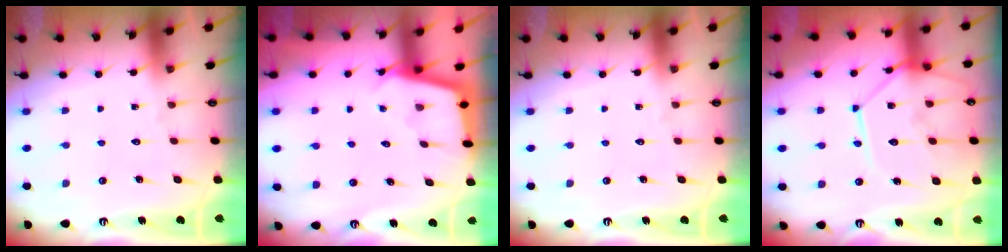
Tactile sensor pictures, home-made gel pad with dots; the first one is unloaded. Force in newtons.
{"total": 2.5, "press": 2.5, "slide": 0.2}
{"total": 0.0}
{"total": 15.0, "press": 14.8, "slide": 1.9}